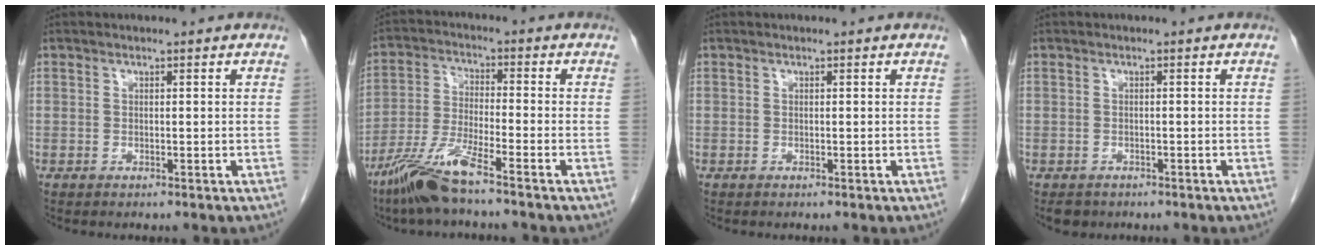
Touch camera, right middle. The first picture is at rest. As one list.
[{"total": 8.3, "force": [-6.2, 0.0, 5.5], "torque": [-0.120, -0.023, -0.127]}, {"total": 0.0}, {"total": 2.0, "force": [-1.5, 1.2, 0.4], "torque": [-0.013, -0.001, -0.019]}]